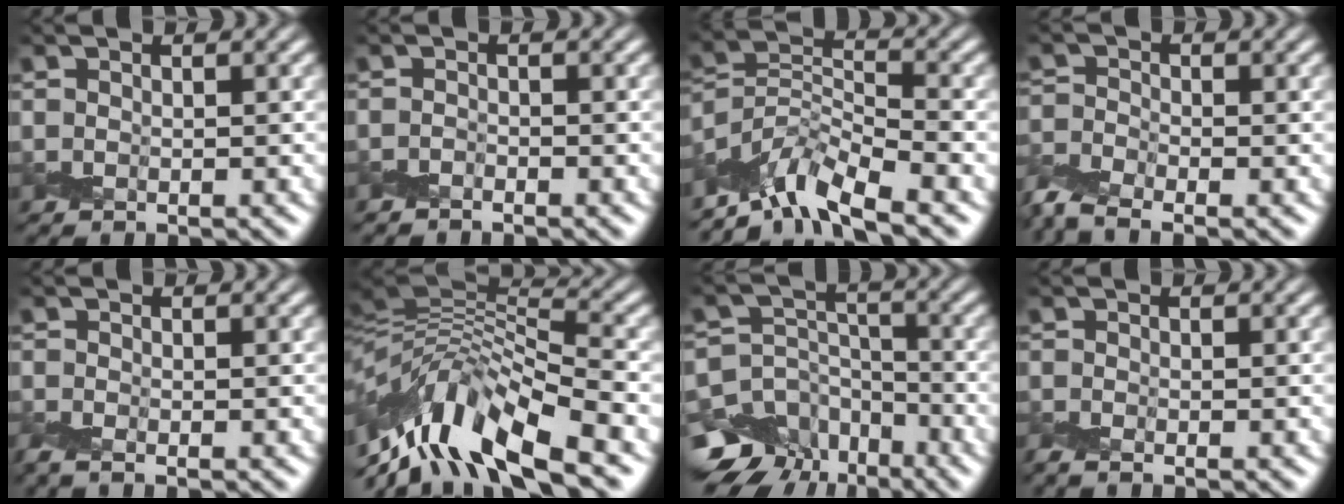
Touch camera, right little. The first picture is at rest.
{"total": 1.0, "force": [-1.0, -0.2, -0.2], "torque": [0.006, 0.001, -0.023]}
{"total": 6.1, "force": [-5.4, 0.7, 2.7], "torque": [-0.044, -0.002, -0.114]}
{"total": 4.4, "force": [-3.2, 1.7, 2.4], "torque": [-0.055, -0.007, -0.077]}
{"total": 2.0, "force": [-0.9, 1.0, 1.4], "torque": [-0.045, 0.001, -0.027]}
{"total": 10.2, "force": [-5.9, 2.7, 7.9], "torque": [-0.137, 0.018, -0.115]}
{"total": 11.1, "force": [-7.2, 7.9, 3.0], "torque": [-0.066, -0.028, -0.124]}
{"total": 1.3, "force": [-0.8, 0.5, 0.8], "torque": [-0.030, -0.001, -0.023]}